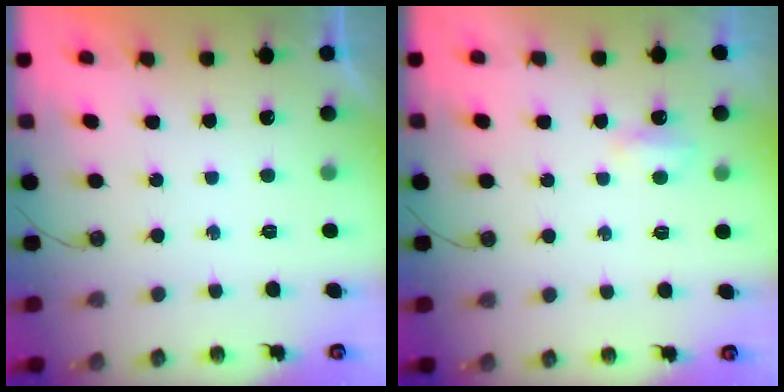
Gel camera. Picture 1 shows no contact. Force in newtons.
{"total": 2.9, "press": 2.8, "slide": 0.6}